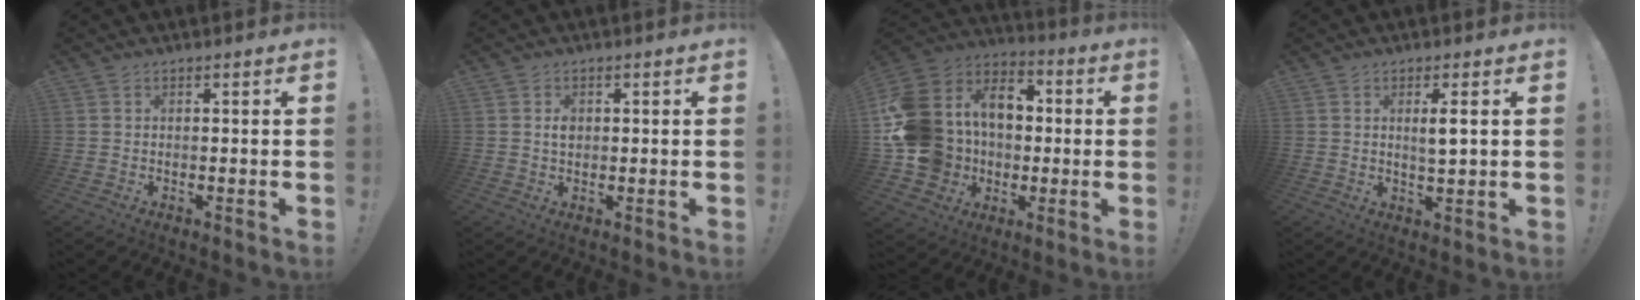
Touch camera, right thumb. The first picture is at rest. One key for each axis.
{"total": 2.2, "fx": 0.3, "fy": 1.6, "fz": 1.4, "tx": -0.020, "ty": 0.001, "tz": 0.002}
{"total": 19.6, "fx": 1.9, "fy": 17.0, "fz": 9.5, "tx": -0.210, "ty": -0.001, "tz": 0.074}
{"total": 3.9, "fx": 1.5, "fy": 0.5, "fz": 3.6, "tx": -0.049, "ty": -0.014, "tz": 0.020}